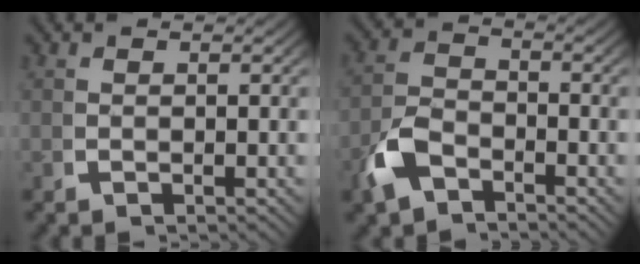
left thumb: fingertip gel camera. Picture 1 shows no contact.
{"total": 4.3, "force": [-2.4, 2.7, 2.3], "torque": [-0.059, -0.013, -0.040]}